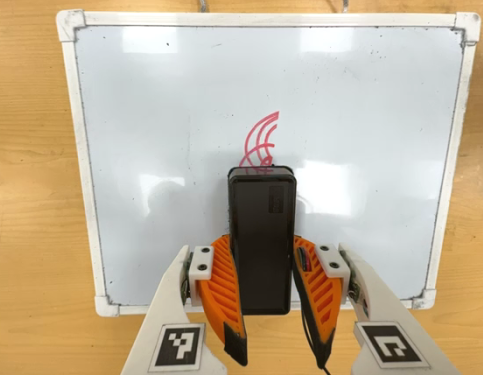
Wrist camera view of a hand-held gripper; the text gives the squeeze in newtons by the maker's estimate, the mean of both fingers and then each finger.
{"total": 8.9, "left": 7.2, "right": 10.5}